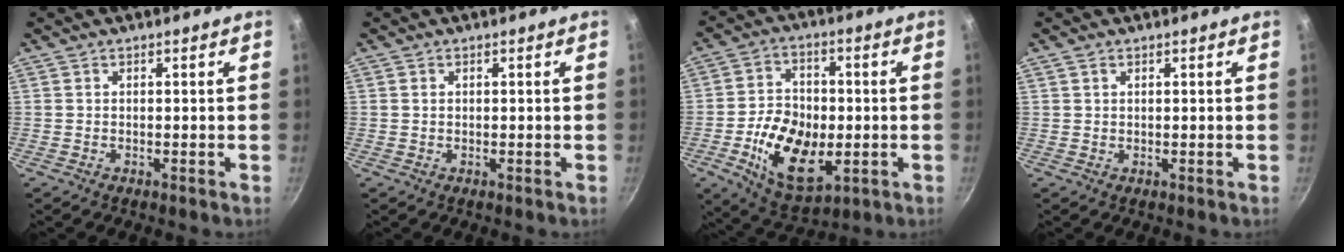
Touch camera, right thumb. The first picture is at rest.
{"total": 0.7, "force": [0.2, 0.6, 0.3], "torque": [-0.005, 0.003, 0.004]}
{"total": 15.7, "force": [-3.3, 9.9, 11.7], "torque": [-0.179, 0.004, -0.049]}
{"total": 1.0, "force": [0.6, 0.6, 0.5], "torque": [-0.006, 0.000, 0.010]}